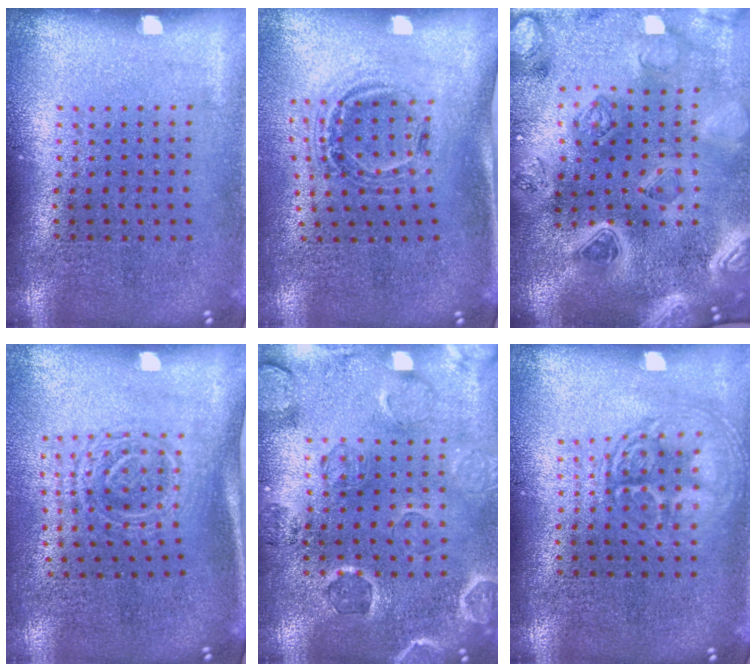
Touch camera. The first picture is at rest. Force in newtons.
{"total": 1.1, "press": 1.0, "slide": 0.4}
{"total": 4.6, "press": 4.0, "slide": 2.2}
{"total": 1.7, "press": 1.3, "slide": 1.1}
{"total": 0.6, "press": 0.5, "slide": 0.3}
{"total": 1.7, "press": 1.7, "slide": 0.3}